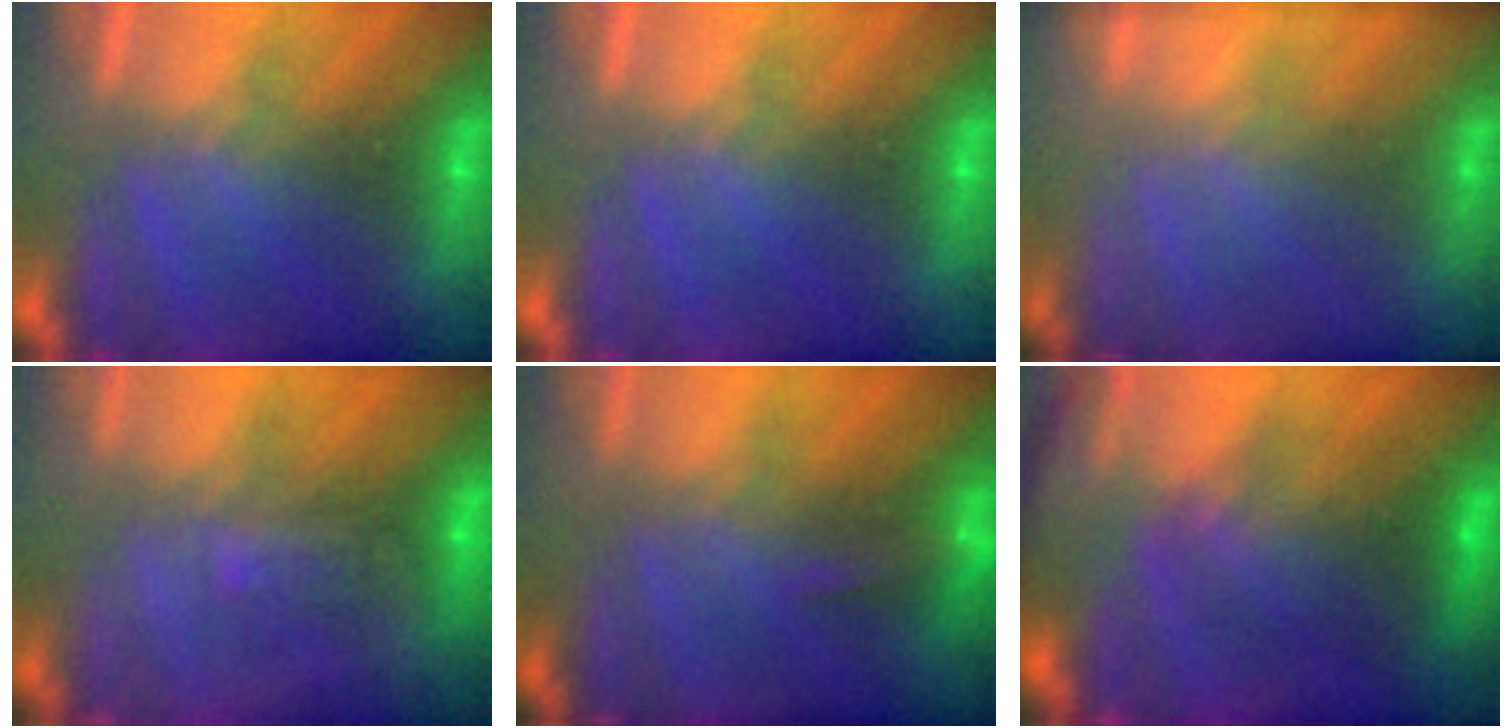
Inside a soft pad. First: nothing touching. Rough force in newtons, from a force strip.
{"total": 0.0}
{"total": 1.7}
{"total": 4.6}
{"total": 4.7}
{"total": 7.6}